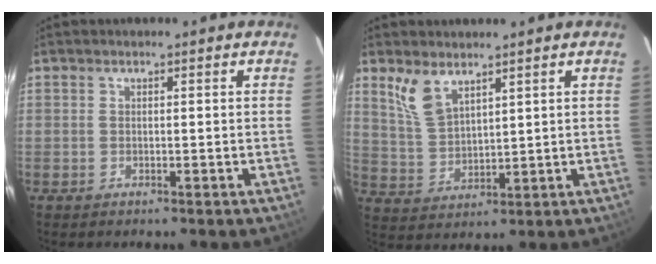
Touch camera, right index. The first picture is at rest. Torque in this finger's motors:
{"motor_torque": [0.52, 0.47, 0.29, 0.08]}